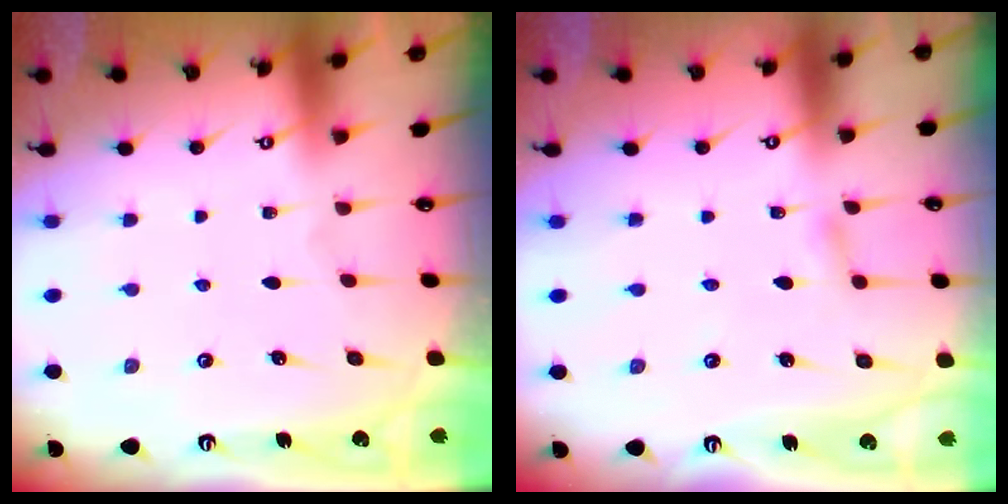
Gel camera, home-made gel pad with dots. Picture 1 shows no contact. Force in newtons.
{"total": 2.3, "press": 2.2, "slide": 0.2}